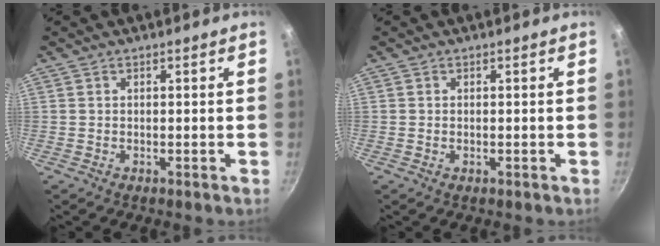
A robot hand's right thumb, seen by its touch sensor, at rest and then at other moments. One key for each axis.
{"total": 0.5, "fx": -0.1, "fy": 0.3, "fz": 0.4, "tx": -0.007, "ty": 0.001, "tz": -0.002}